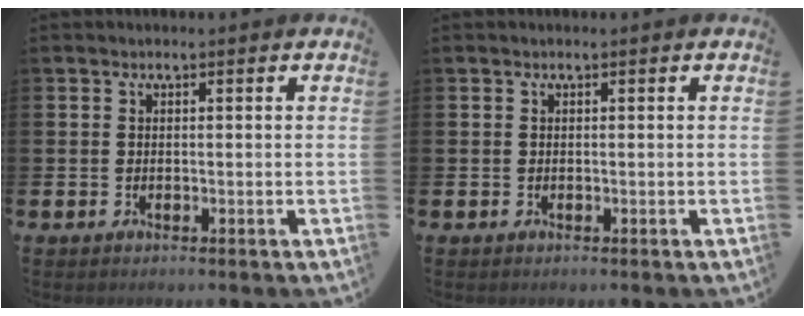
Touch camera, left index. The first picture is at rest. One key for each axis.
{"total": 0.0}